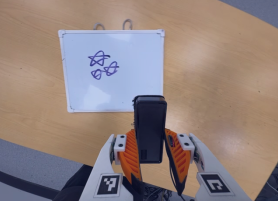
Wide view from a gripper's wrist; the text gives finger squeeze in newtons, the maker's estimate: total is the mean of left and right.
{"total": 4.6, "left": 3.2, "right": 5.9}